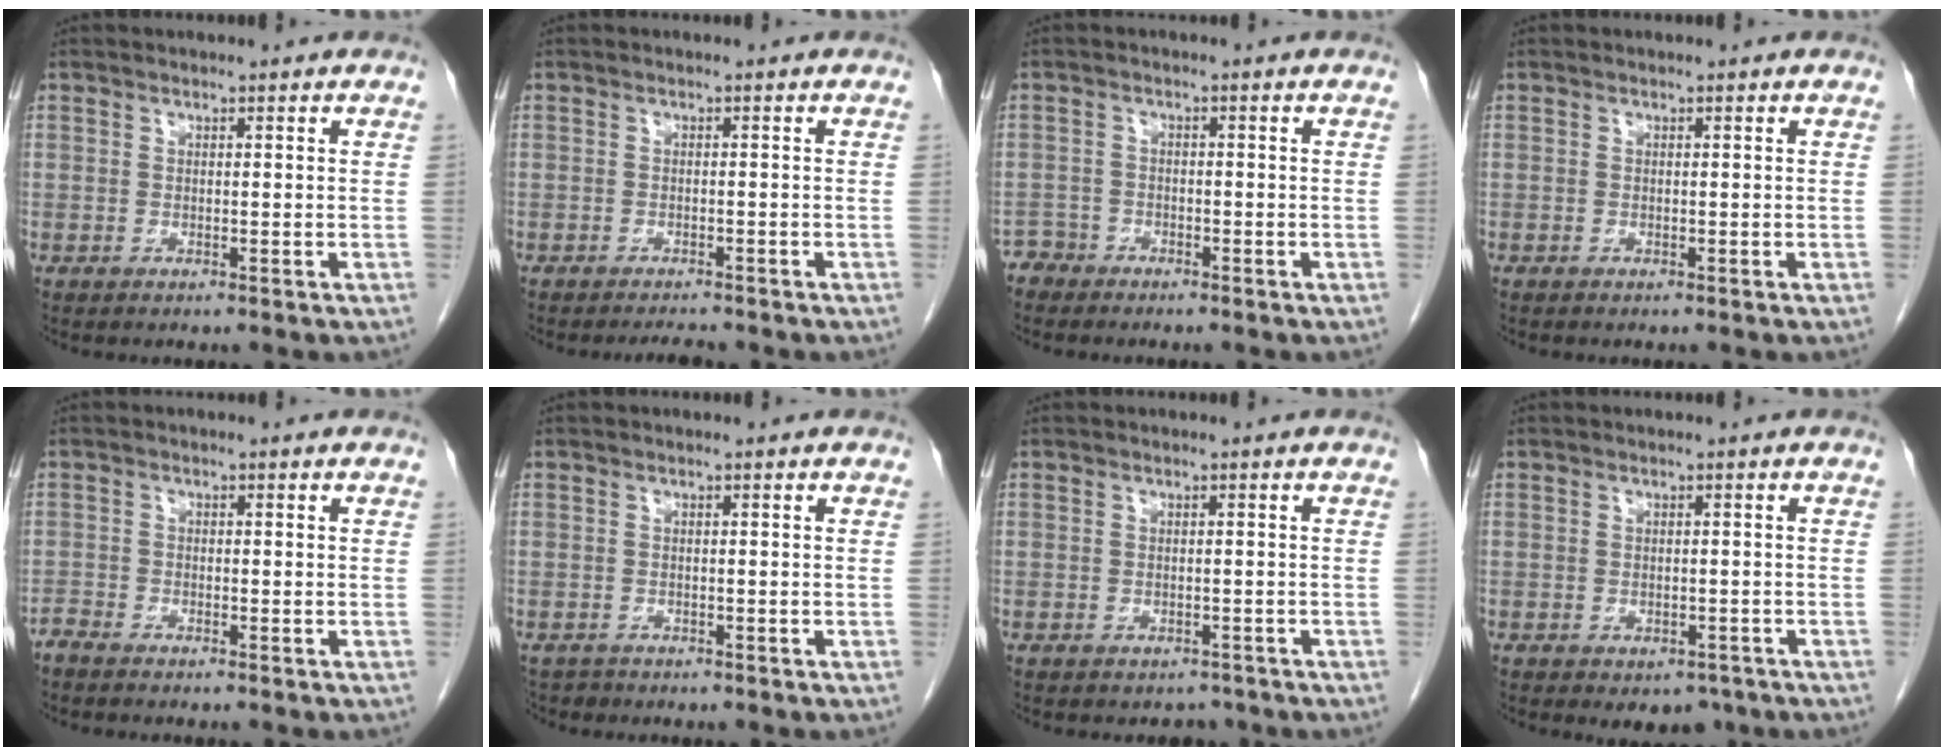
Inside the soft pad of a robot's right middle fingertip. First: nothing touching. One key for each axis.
{"total": 1.9, "fx": -1.9, "fy": 0.1, "fz": 0.5, "tx": -0.010, "ty": -0.006, "tz": -0.026}
{"total": 2.3, "fx": -2.0, "fy": 0.9, "fz": -0.7, "tx": 0.015, "ty": 0.002, "tz": -0.040}
{"total": 0.0}
{"total": 1.4, "fx": -1.4, "fy": 0.1, "fz": 0.2, "tx": -0.003, "ty": -0.003, "tz": -0.026}
{"total": 1.4, "fx": -1.2, "fy": 0.7, "fz": -0.4, "tx": 0.000, "ty": 0.000, "tz": -0.021}
{"total": 2.1, "fx": -1.8, "fy": 1.1, "fz": 0.0, "tx": -0.002, "ty": 0.003, "tz": -0.026}
{"total": 3.6, "fx": -2.5, "fy": 2.2, "fz": 1.4, "tx": -0.004, "ty": 0.002, "tz": -0.026}